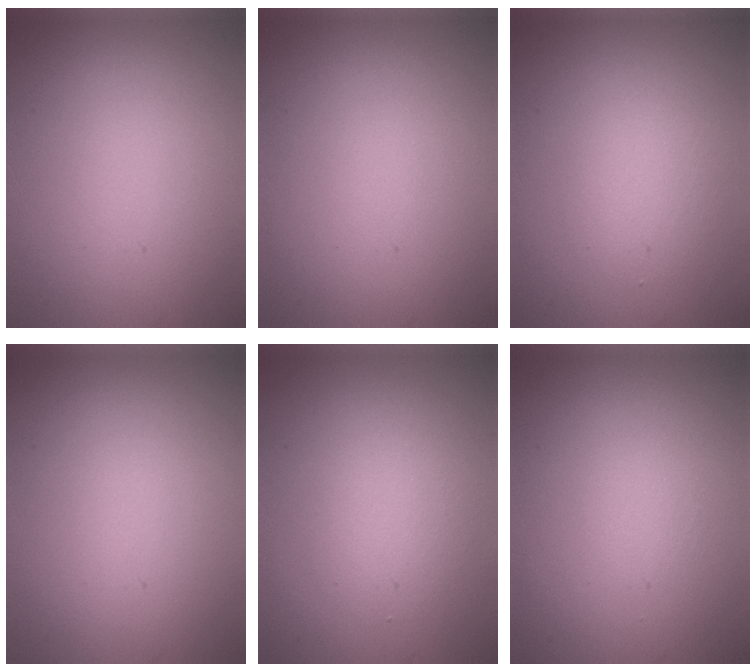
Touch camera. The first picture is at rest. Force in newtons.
{"total": 0.0}
{"total": 2.3, "press": 2.3, "slide": 0.1}
{"total": 0.0}
{"total": 2.4, "press": 2.4, "slide": 0.2}
{"total": 0.0}